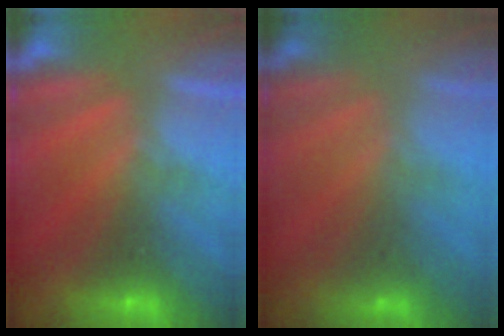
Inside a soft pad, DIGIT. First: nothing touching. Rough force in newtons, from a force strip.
{"total": 1.6}